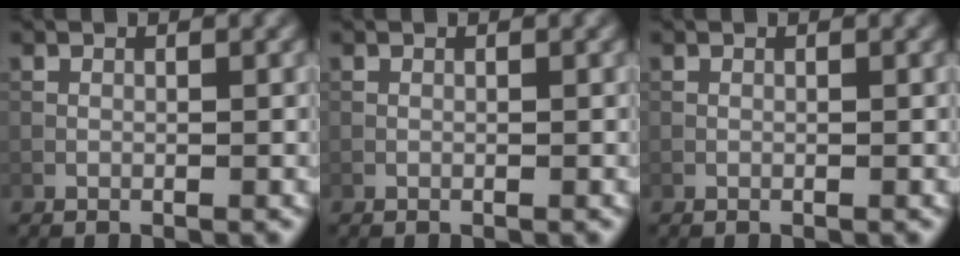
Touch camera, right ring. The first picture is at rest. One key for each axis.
{"total": 0.0}
{"total": 0.0}